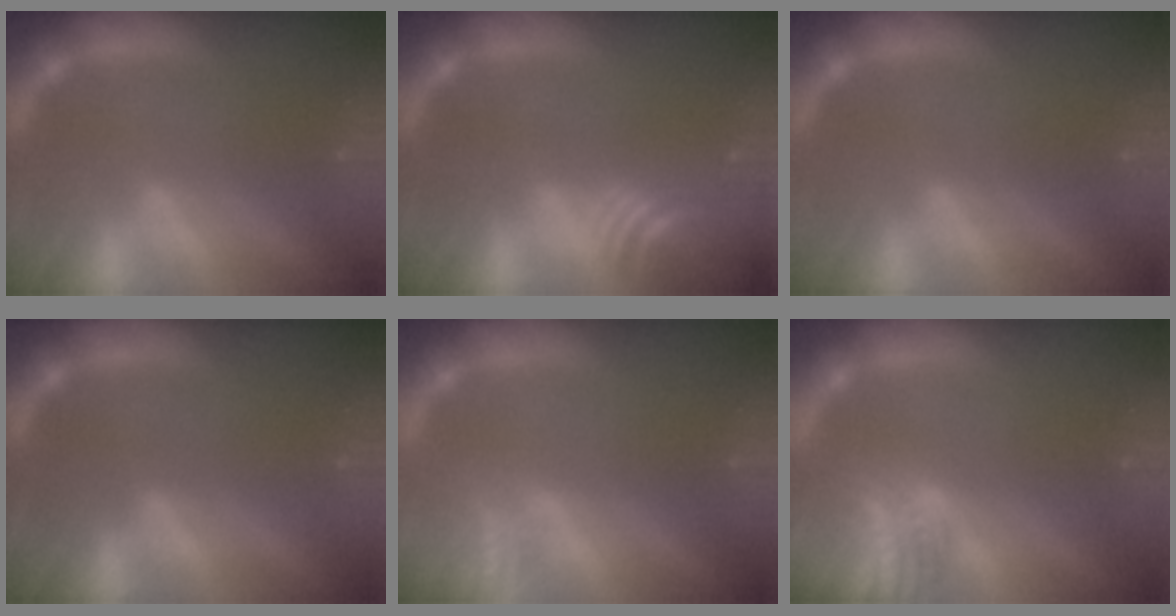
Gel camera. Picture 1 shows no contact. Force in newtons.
{"total": 6.5}
{"total": 0.0}
{"total": 0.0}
{"total": 3.0}
{"total": 7.5}